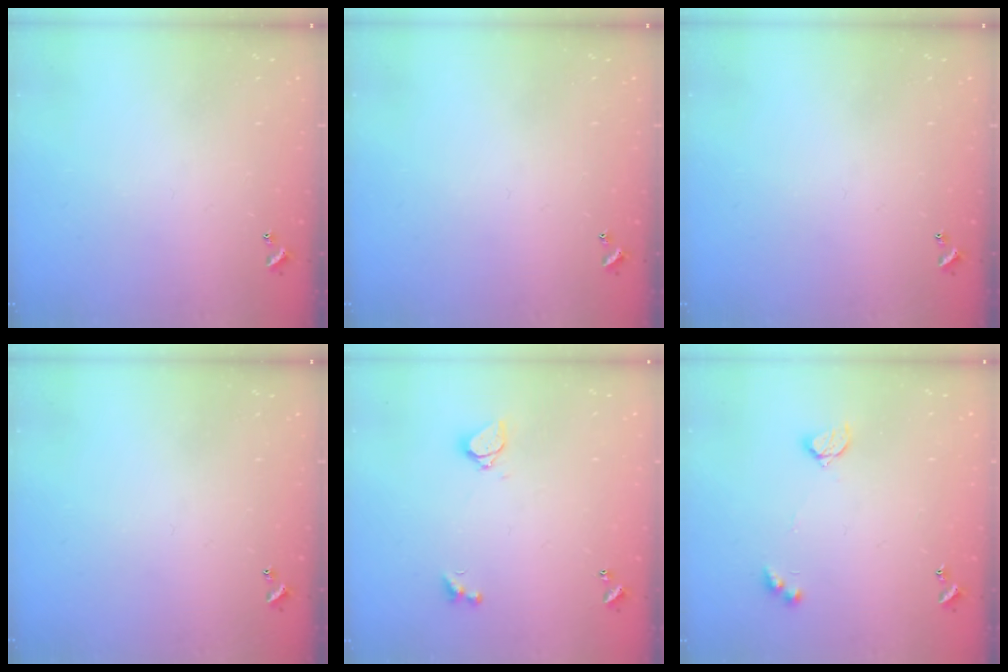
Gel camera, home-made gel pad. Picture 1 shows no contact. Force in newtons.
{"total": 0.0}
{"total": 0.0}
{"total": 0.0}
{"total": 3.0, "press": 2.9, "slide": 0.8}
{"total": 4.1, "press": 4.1, "slide": 0.3}